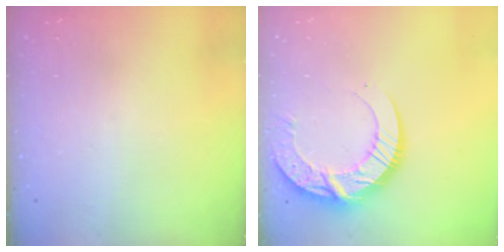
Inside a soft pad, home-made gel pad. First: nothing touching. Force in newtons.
{"total": 14.6, "press": 14.6, "slide": 1.2}